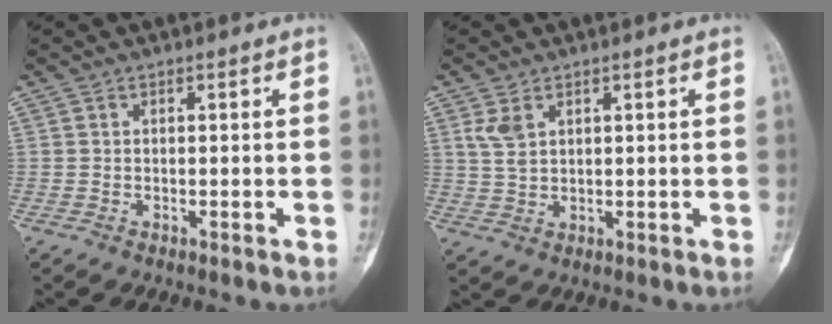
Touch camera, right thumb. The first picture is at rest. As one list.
[{"total": 3.6, "force": [1.7, 2.1, 2.4], "torque": [-0.050, -0.002, 0.045]}]